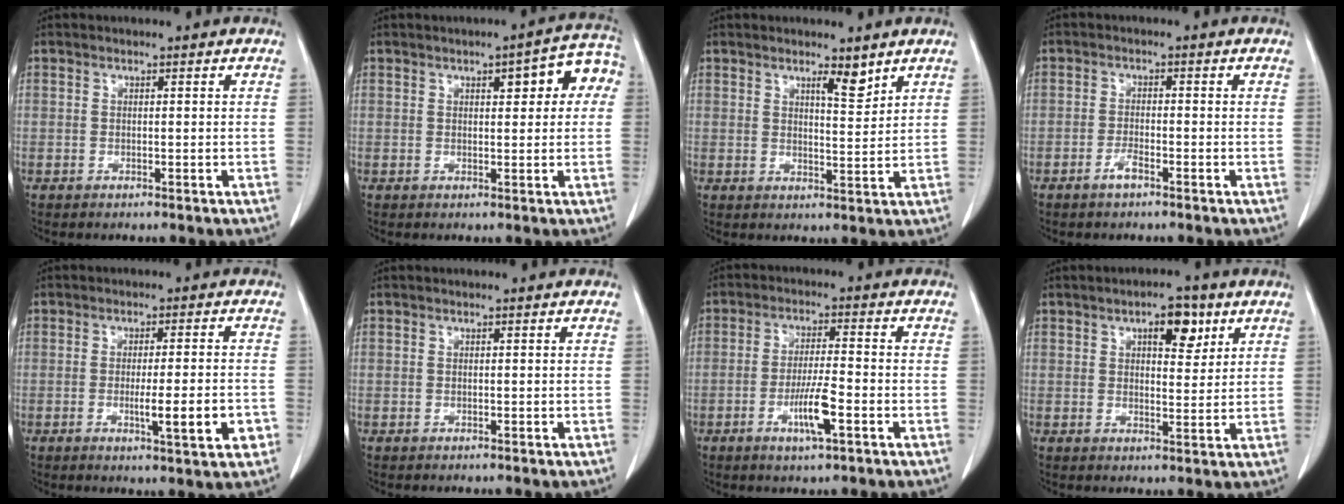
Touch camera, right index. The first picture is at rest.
{"total": 7.0, "force": [2.1, 2.3, 6.2], "torque": [-0.068, 0.027, 0.018]}
{"total": 3.5, "force": [2.6, 0.6, 2.2], "torque": [-0.039, -0.007, 0.044]}
{"total": 2.2, "force": [-1.5, 0.4, 1.5], "torque": [-0.032, 0.000, -0.030]}
{"total": 7.1, "force": [-2.1, 0.6, 6.8], "torque": [-0.096, -0.008, -0.025]}
{"total": 0.0}
{"total": 6.5, "force": [-2.6, 0.5, 5.9], "torque": [-0.112, -0.006, -0.046]}
{"total": 5.8, "force": [3.0, 2.4, 4.4], "torque": [-0.063, 0.003, 0.042]}